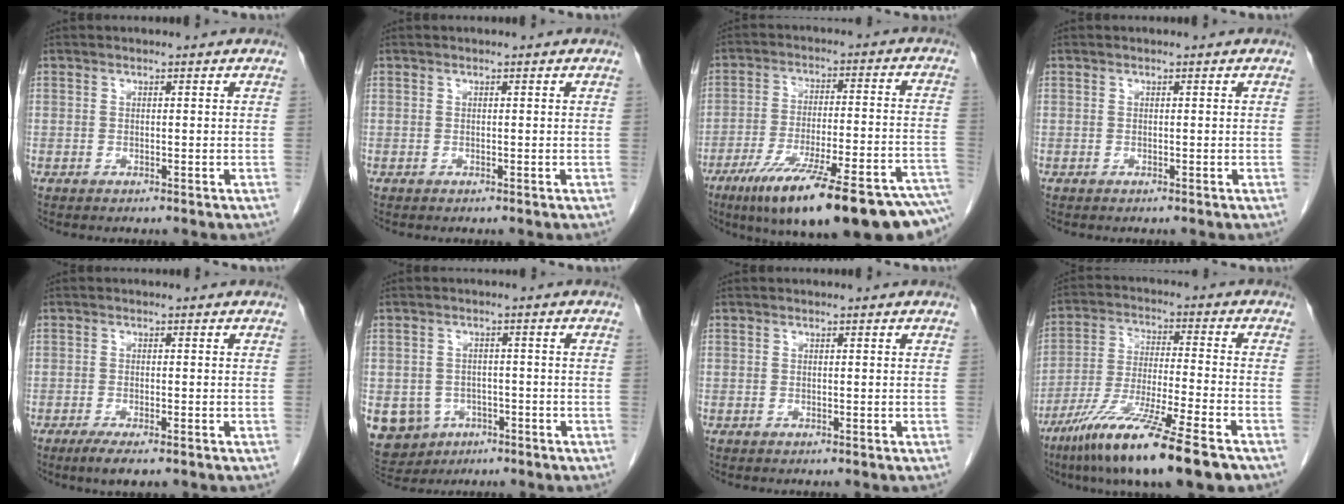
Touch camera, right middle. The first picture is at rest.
{"total": 0.0}
{"total": 25.8, "force": [-18.5, 2.4, 17.8], "torque": [-0.195, -0.011, -0.271]}
{"total": 0.0}
{"total": 3.7, "force": [-2.5, 0.6, 2.7], "torque": [-0.046, -0.010, -0.038]}
{"total": 10.0, "force": [-4.2, 8.7, 2.8], "torque": [-0.079, 0.009, -0.052]}
{"total": 0.0}
{"total": 15.8, "force": [-10.4, 0.2, 11.8], "torque": [-0.218, -0.051, -0.187]}